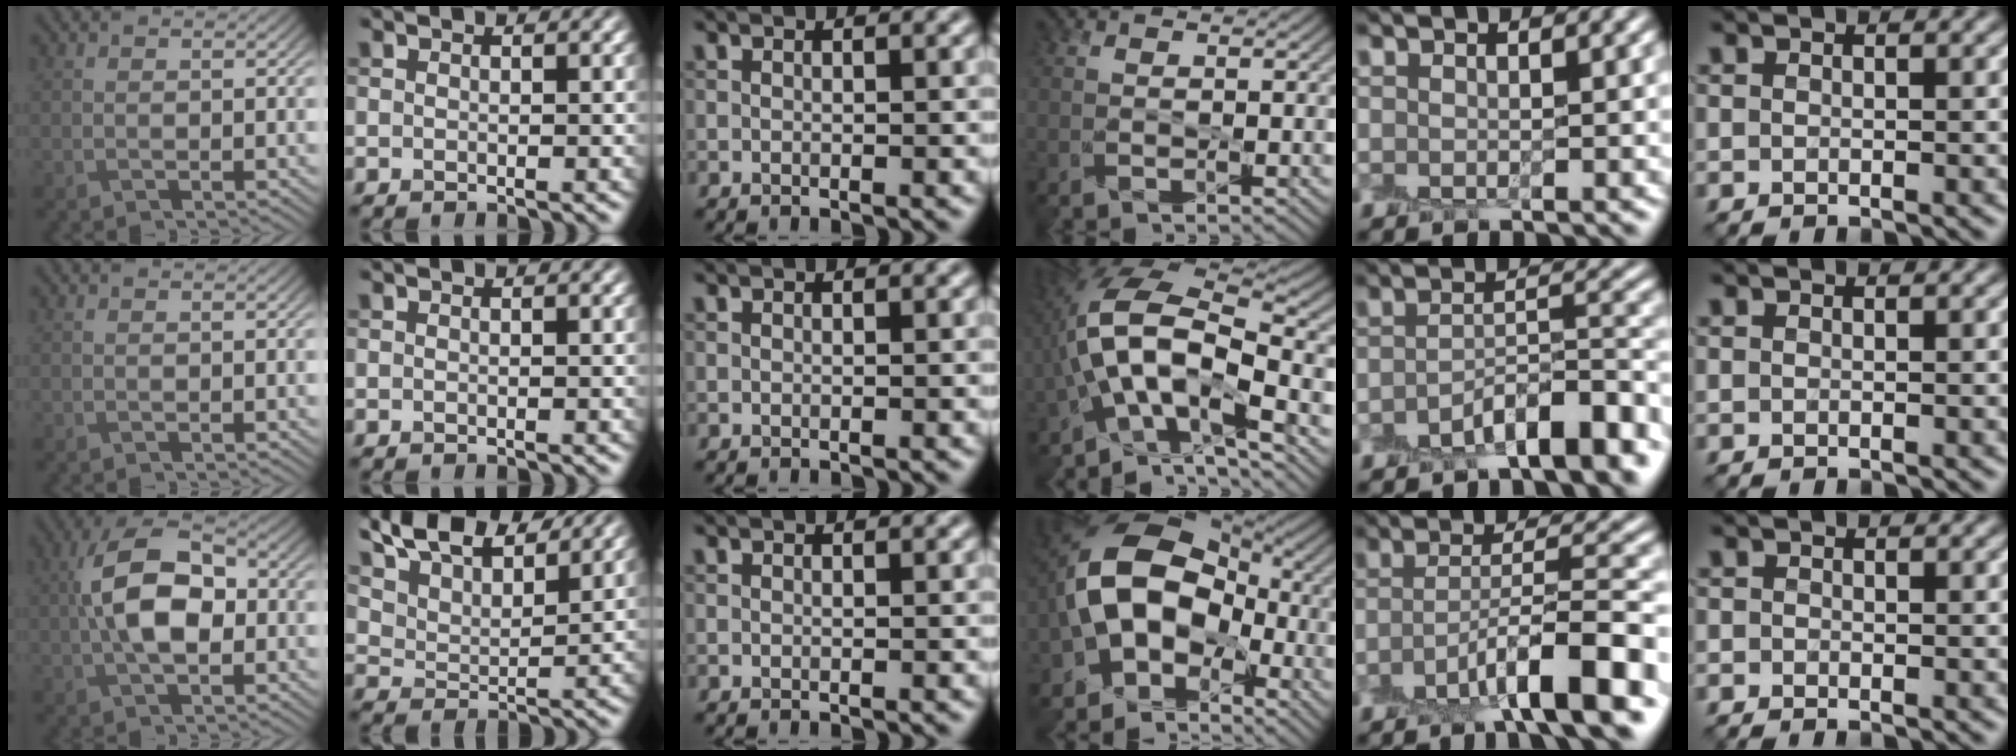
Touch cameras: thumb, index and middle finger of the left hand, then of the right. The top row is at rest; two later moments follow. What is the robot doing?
{"motion": "peel", "object": "plastic screen protector"}